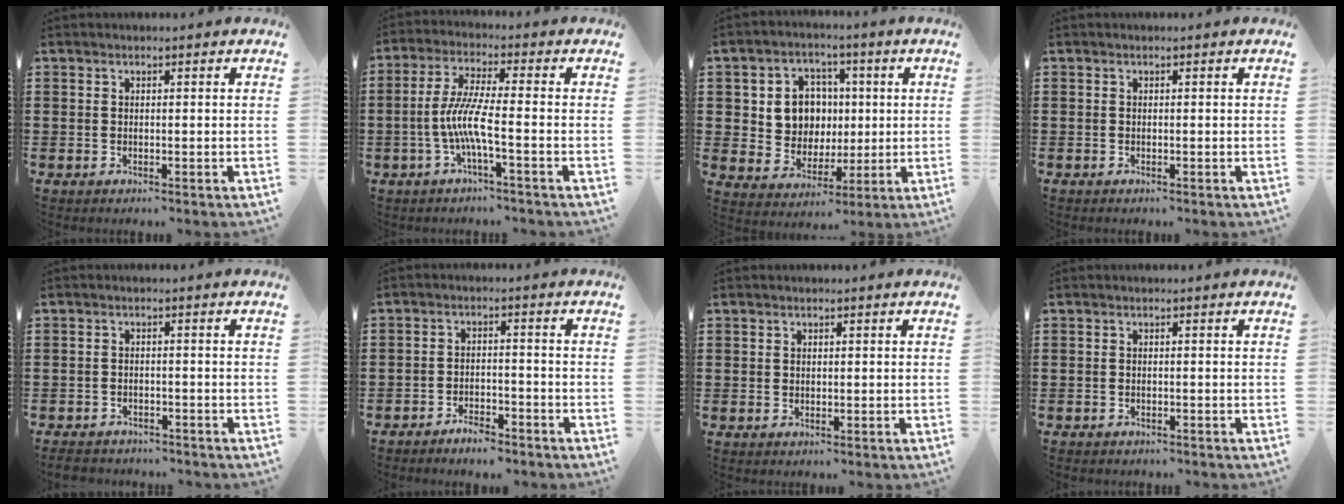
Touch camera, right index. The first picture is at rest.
{"total": 7.2, "force": [-2.2, 0.7, 6.8], "torque": [-0.153, -0.013, -0.052]}
{"total": 7.6, "force": [1.2, 6.9, 3.0], "torque": [-0.073, 0.014, 0.020]}
{"total": 0.0}
{"total": 2.1, "force": [-2.1, 0.5, 0.2], "torque": [-0.016, -0.002, -0.047]}
{"total": 3.1, "force": [-3.1, 0.5, 0.5], "torque": [-0.013, 0.006, -0.064]}
{"total": 0.6, "force": [0.2, 0.5, 0.2], "torque": [-0.005, 0.003, 0.005]}
{"total": 0.8, "force": [-0.7, 0.2, 0.1], "torque": [-0.004, -0.001, -0.015]}